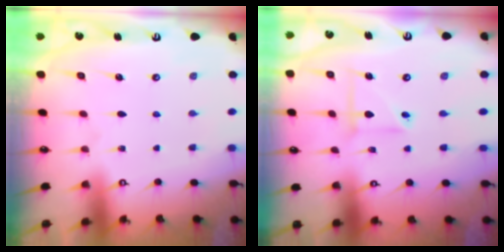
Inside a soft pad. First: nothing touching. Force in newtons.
{"total": 4.5, "press": 4.4, "slide": 0.4}